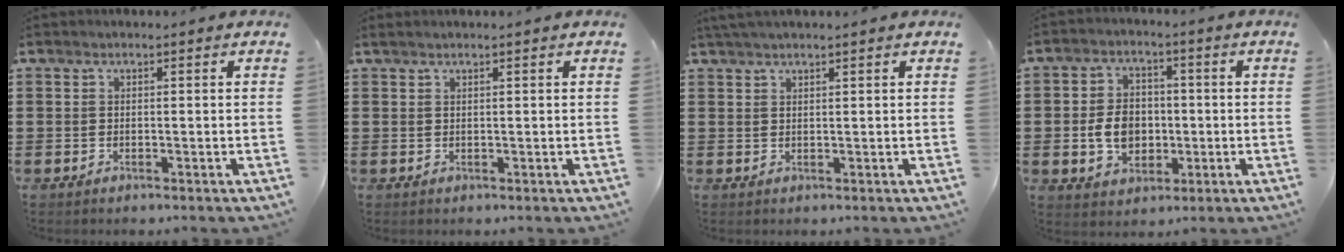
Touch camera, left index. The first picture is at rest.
{"total": 0.6, "force": [0.2, -0.2, 0.5], "torque": [-0.009, -0.002, 0.005]}
{"total": 1.3, "force": [1.0, -0.1, 0.8], "torque": [-0.017, -0.001, 0.019]}
{"total": 6.5, "force": [-0.8, 5.0, 4.1], "torque": [-0.084, 0.001, -0.022]}